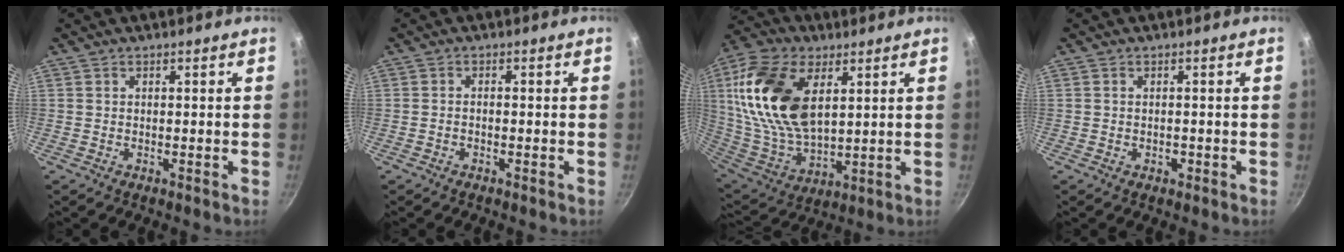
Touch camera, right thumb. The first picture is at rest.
{"total": 0.9, "force": [-0.5, 0.5, 0.6], "torque": [-0.014, 0.009, -0.011]}
{"total": 22.2, "force": [6.5, 12.7, 17.0], "torque": [-0.322, -0.022, 0.129]}
{"total": 1.1, "force": [-0.4, 0.8, 0.7], "torque": [-0.008, 0.002, -0.006]}